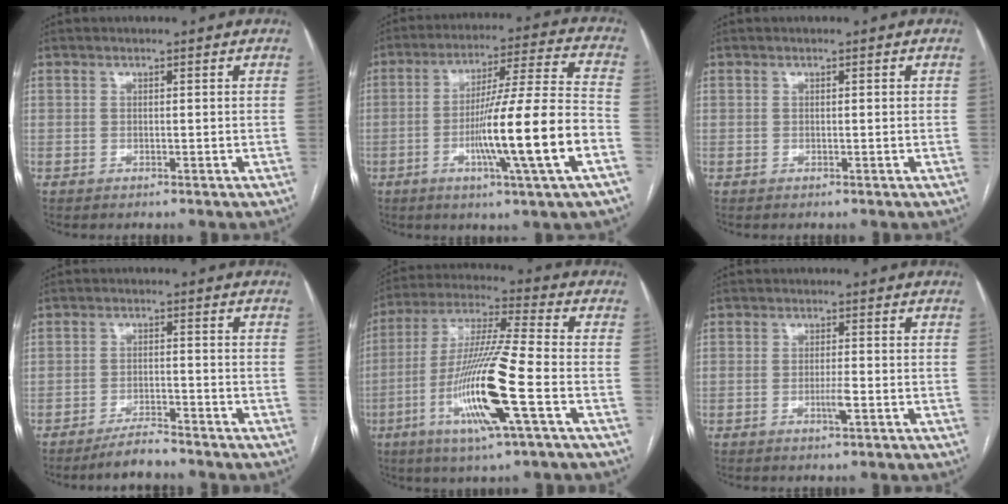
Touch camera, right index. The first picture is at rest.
{"total": 16.8, "force": [-5.2, -1.1, 16.0], "torque": [-0.271, -0.005, -0.088]}
{"total": 0.0}
{"total": 4.1, "force": [-3.8, 0.5, 1.4], "torque": [-0.026, -0.009, -0.067]}
{"total": 16.7, "force": [-5.6, 0.1, 15.7], "torque": [-0.318, -0.016, -0.107]}
{"total": 2.4, "force": [-0.8, 0.5, 2.2], "torque": [-0.038, 0.000, -0.013]}